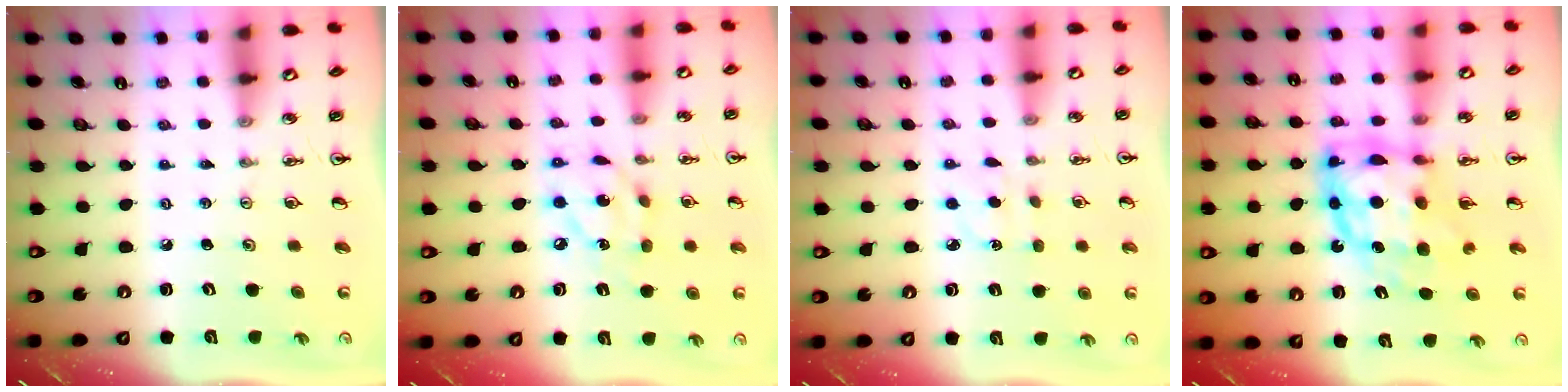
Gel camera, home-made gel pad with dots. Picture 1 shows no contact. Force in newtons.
{"total": 10.4, "press": 10.4, "slide": 0.6}
{"total": 2.6, "press": 2.6, "slide": 0.5}
{"total": 12.7, "press": 12.7, "slide": 1.2}